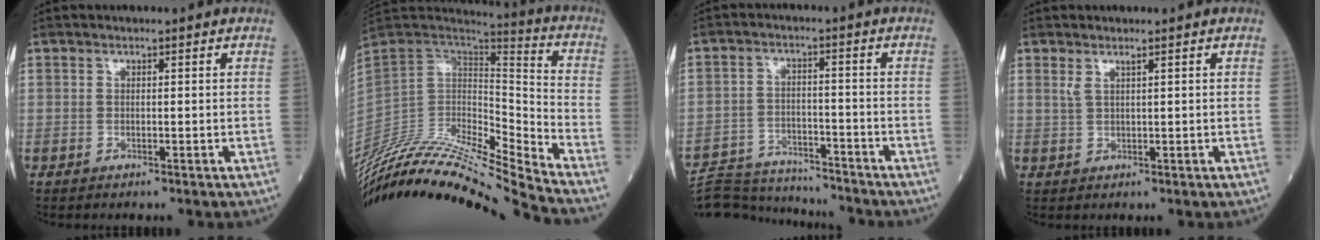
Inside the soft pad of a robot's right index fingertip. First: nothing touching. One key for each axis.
{"total": 28.0, "fx": -25.9, "fy": -0.1, "fz": 10.5, "tx": -0.211, "ty": -0.022, "tz": -0.434}
{"total": 13.7, "fx": -13.3, "fy": 2.2, "fz": 2.1, "tx": -0.042, "ty": 0.015, "tz": -0.204}
{"total": 1.3, "fx": 0.9, "fy": -0.1, "fz": 1.0, "tx": -0.027, "ty": 0.003, "tz": 0.022}